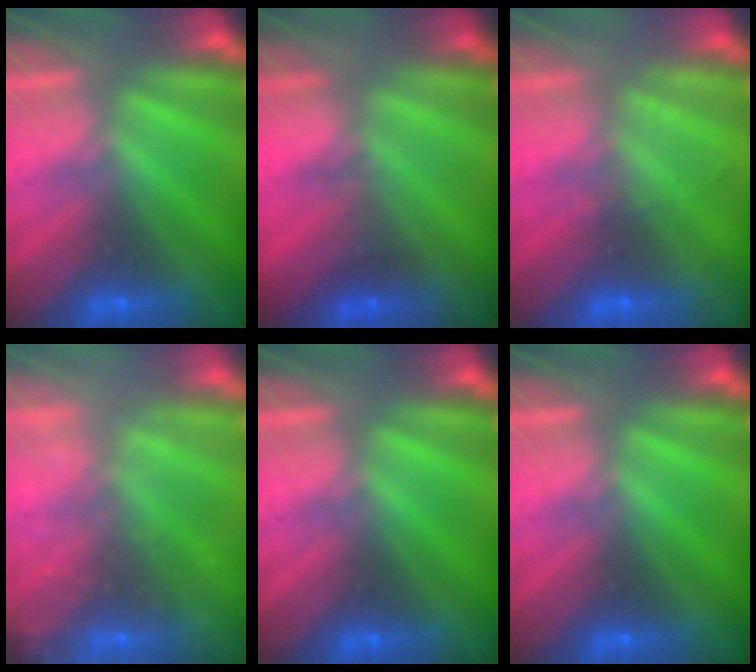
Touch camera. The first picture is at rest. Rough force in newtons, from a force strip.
{"total": 1.7}
{"total": 1.7}
{"total": 7.9}
{"total": 0.0}
{"total": 0.0}